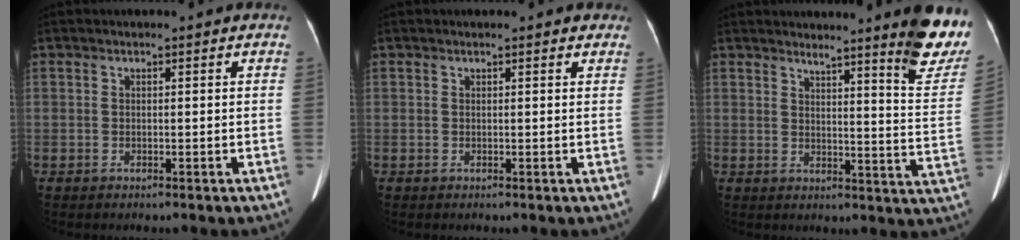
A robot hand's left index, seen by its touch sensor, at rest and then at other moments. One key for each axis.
{"total": 2.2, "fx": 1.9, "fy": 0.8, "fz": 0.8, "tx": -0.007, "ty": 0.009, "tz": 0.012}
{"total": 12.0, "fx": 9.9, "fy": 0.1, "fz": 6.7, "tx": -0.063, "ty": -0.051, "tz": 0.104}